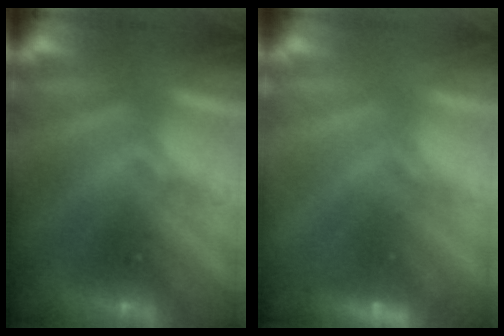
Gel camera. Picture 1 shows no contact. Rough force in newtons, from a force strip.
{"total": 5.8}